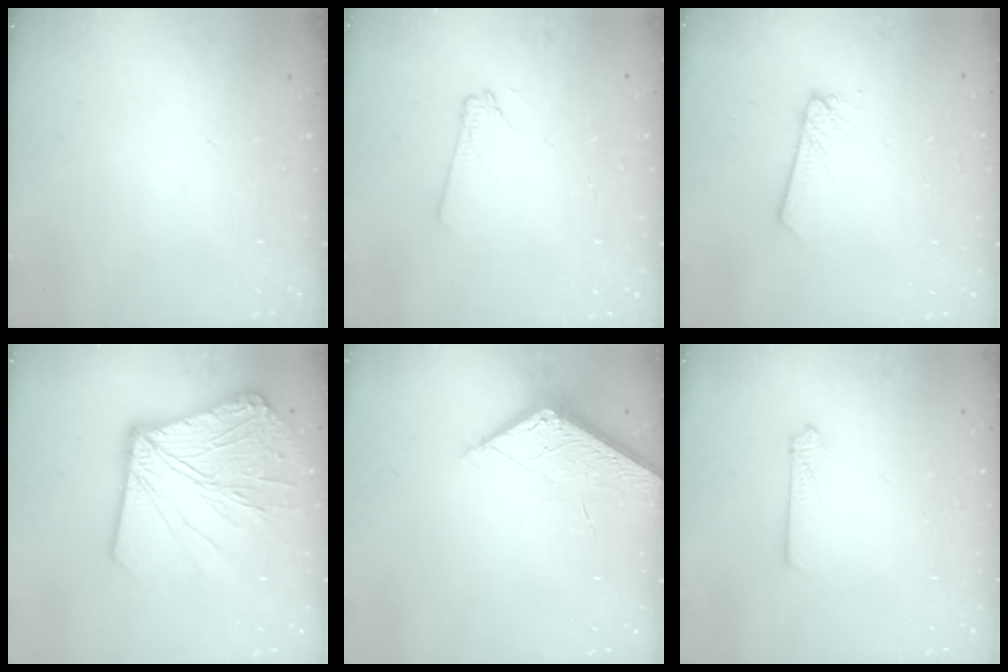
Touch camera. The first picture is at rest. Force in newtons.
{"total": 3.0, "press": 3.0, "slide": 0.4}
{"total": 2.5, "press": 2.5, "slide": 0.3}
{"total": 21.6, "press": 21.4, "slide": 2.7}
{"total": 6.0, "press": 6.0, "slide": 0.6}
{"total": 2.9, "press": 2.9, "slide": 0.4}